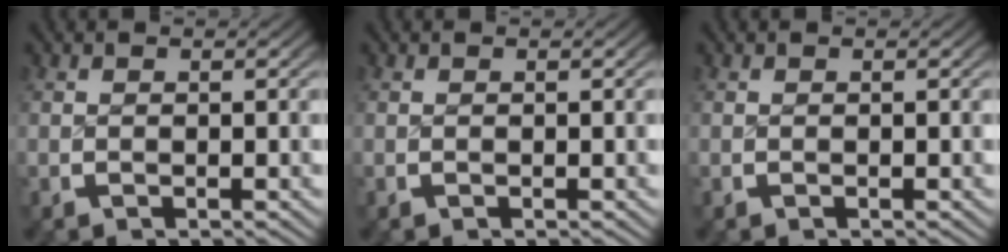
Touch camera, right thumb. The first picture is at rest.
{"total": 0.0}
{"total": 0.0}